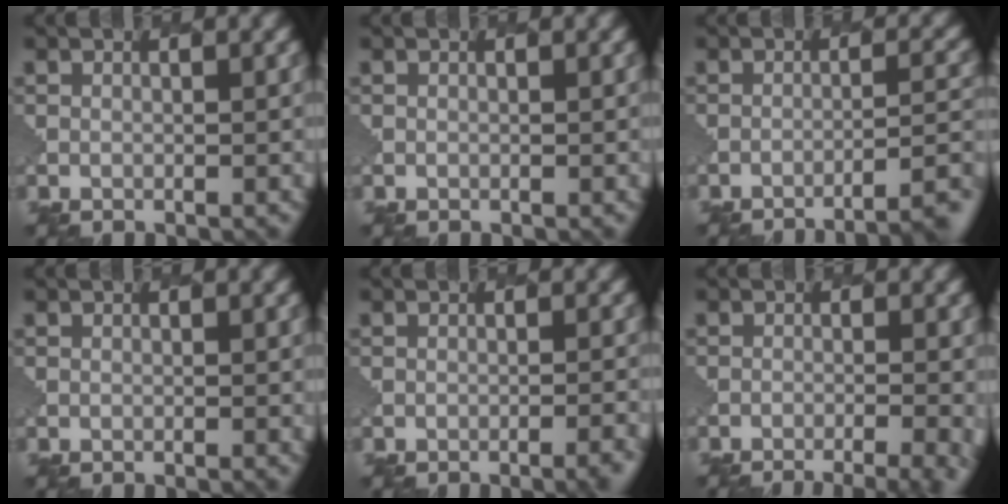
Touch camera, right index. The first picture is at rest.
{"total": 0.0}
{"total": 6.5, "force": [-5.5, 1.3, 3.2], "torque": [-0.032, 0.016, -0.064]}
{"total": 0.6, "force": [-0.1, 0.3, 0.5], "torque": [0.001, 0.001, 0.001]}
{"total": 2.7, "force": [-1.8, 0.9, 1.9], "torque": [-0.007, 0.015, -0.026]}
{"total": 8.6, "force": [-6.3, 3.1, 5.0], "torque": [-0.034, -0.003, -0.064]}